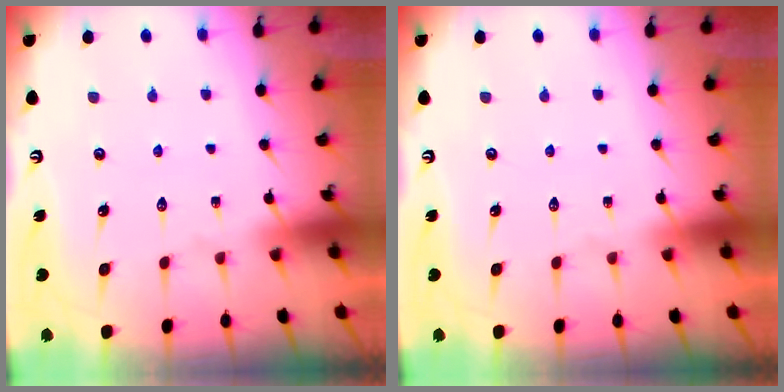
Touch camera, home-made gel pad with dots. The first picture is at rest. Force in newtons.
{"total": 0.0}